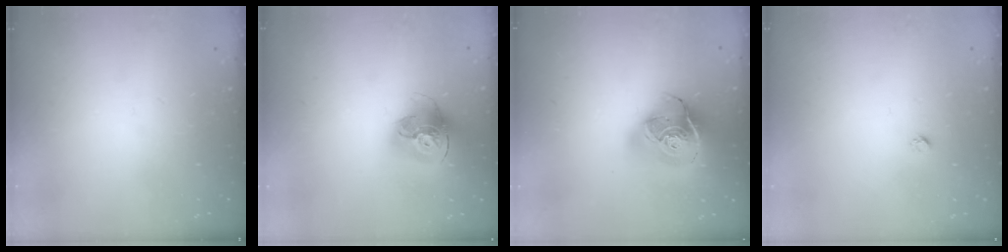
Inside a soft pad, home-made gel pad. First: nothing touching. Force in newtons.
{"total": 17.0, "press": 16.9, "slide": 1.7}
{"total": 22.2, "press": 22.0, "slide": 2.8}
{"total": 1.9, "press": 1.9, "slide": 0.1}